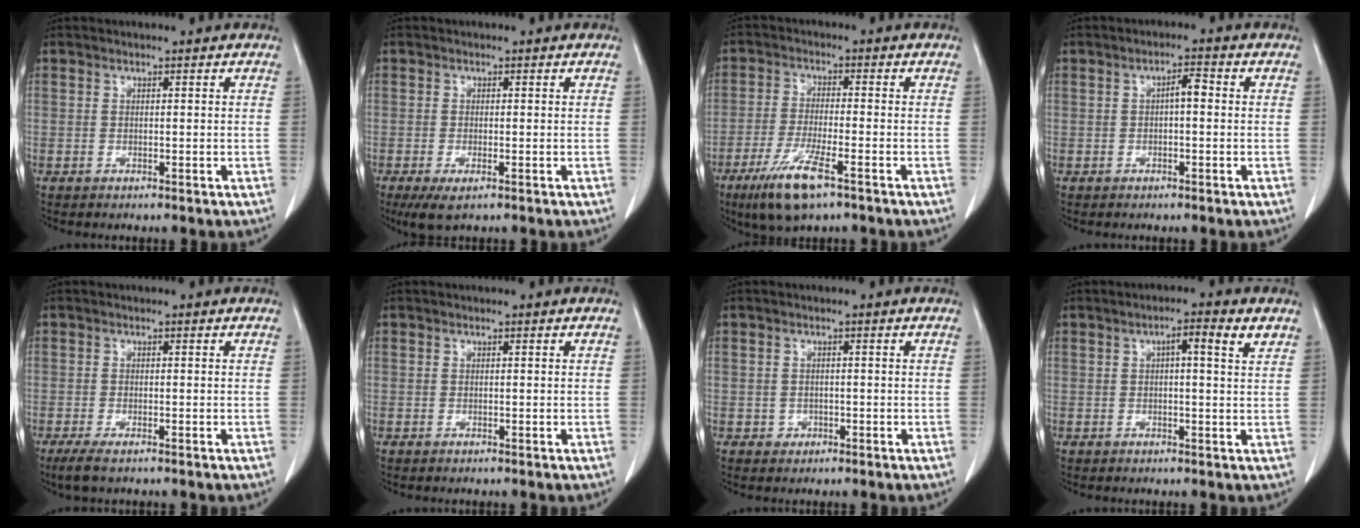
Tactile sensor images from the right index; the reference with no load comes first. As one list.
[{"total": 3.5, "force": [-2.0, 0.9, 2.8], "torque": [-0.052, -0.011, -0.027]}, {"total": 8.7, "force": [-5.1, 1.1, 6.9], "torque": [-0.142, -0.023, -0.090]}, {"total": 2.4, "force": [0.0, 0.7, 2.3], "torque": [-0.036, 0.007, -0.001]}, {"total": 3.1, "force": [-1.8, 0.5, 2.4], "torque": [-0.049, -0.011, -0.030]}, {"total": 0.0}, {"total": 1.5, "force": [-0.5, 1.3, 0.2], "torque": [0.001, 0.005, -0.005]}, {"total": 4.3, "force": [1.9, 0.3, 3.8], "torque": [-0.058, 0.011, 0.025]}]